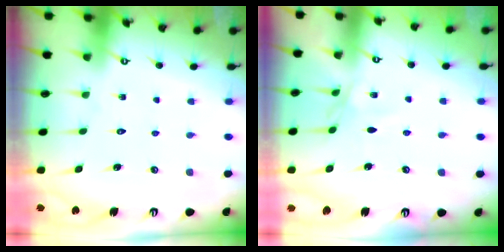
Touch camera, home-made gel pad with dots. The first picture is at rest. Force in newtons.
{"total": 3.1, "press": 3.1, "slide": 0.2}